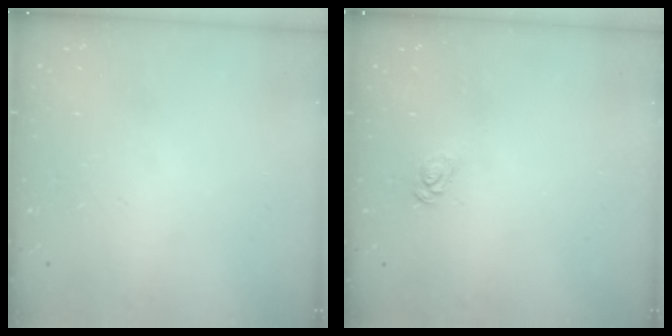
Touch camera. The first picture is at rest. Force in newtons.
{"total": 3.3, "press": 3.3, "slide": 0.3}